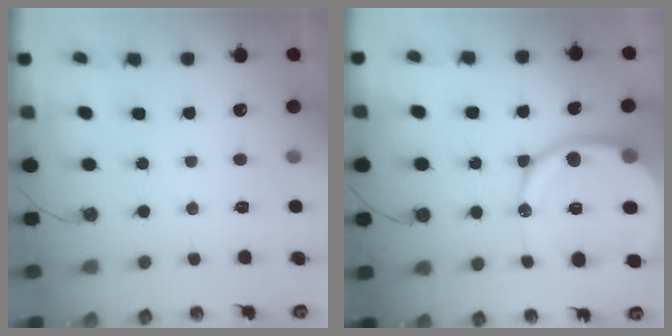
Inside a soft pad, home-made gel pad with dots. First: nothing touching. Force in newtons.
{"total": 16.9, "press": 16.8, "slide": 1.8}